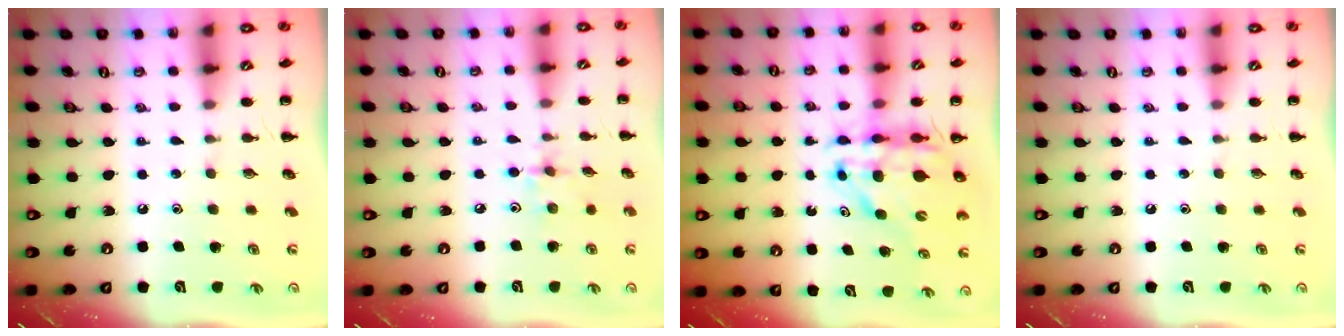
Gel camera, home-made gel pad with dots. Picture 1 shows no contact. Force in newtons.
{"total": 2.7, "press": 2.7, "slide": 0.5}
{"total": 12.2, "press": 11.7, "slide": 3.4}
{"total": 0.0}